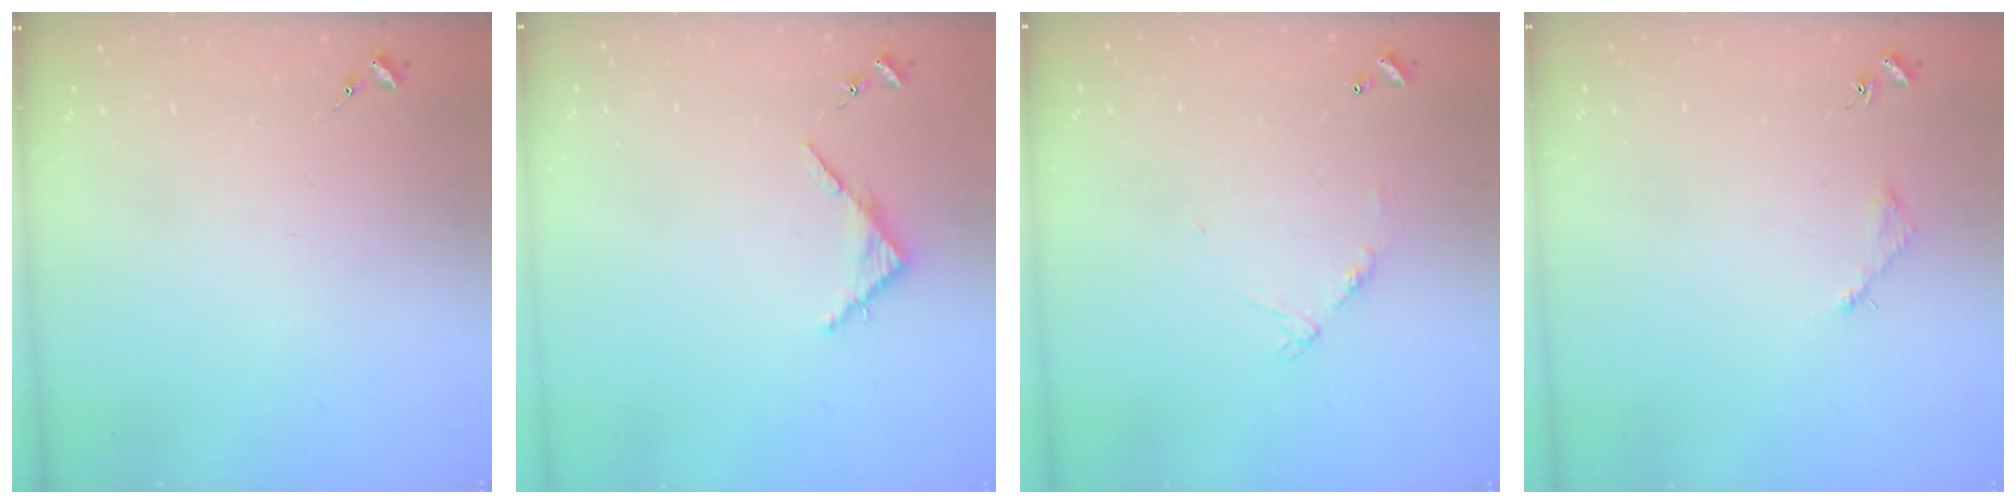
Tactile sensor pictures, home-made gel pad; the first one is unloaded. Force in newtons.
{"total": 3.8, "press": 3.8, "slide": 0.4}
{"total": 6.7, "press": 6.6, "slide": 0.5}
{"total": 3.0, "press": 3.0, "slide": 0.4}